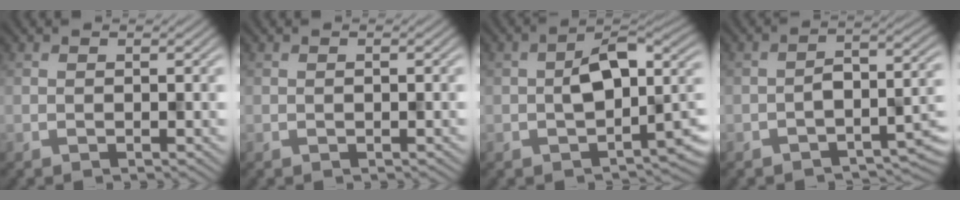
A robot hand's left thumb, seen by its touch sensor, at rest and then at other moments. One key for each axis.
{"total": 0.0}
{"total": 8.9, "fx": -0.9, "fy": 5.2, "fz": 7.1, "tx": -0.098, "ty": 0.005, "tz": -0.018}
{"total": 5.5, "fx": -2.8, "fy": 2.8, "fz": 3.9, "tx": -0.044, "ty": -0.001, "tz": -0.049}